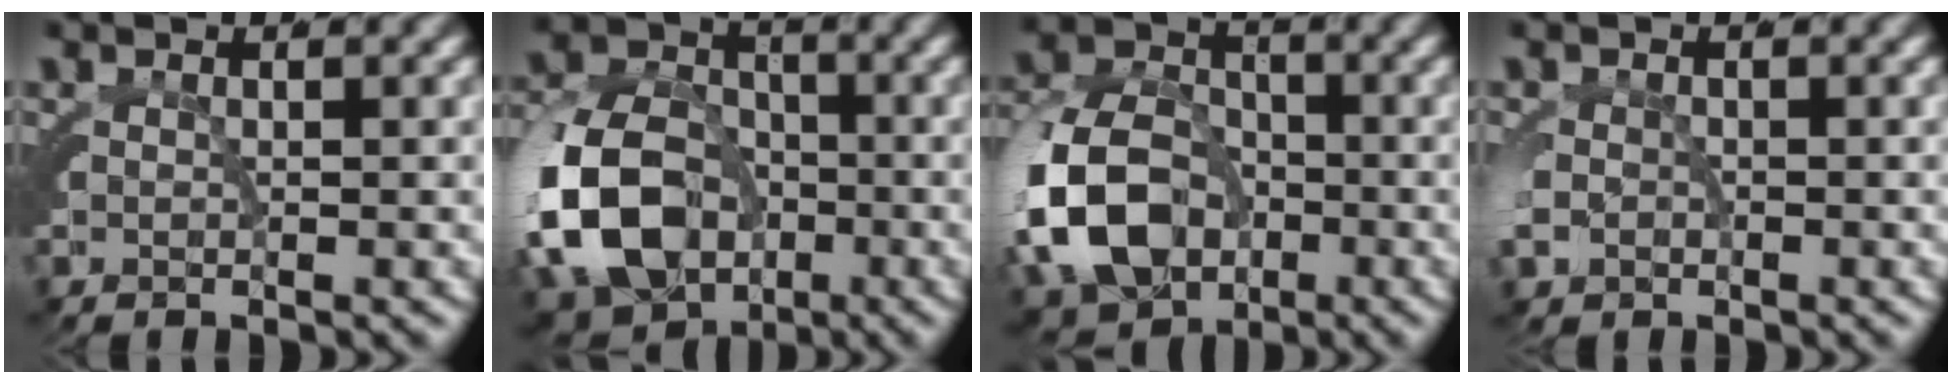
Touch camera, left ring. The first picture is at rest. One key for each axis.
{"total": 12.6, "fx": -3.9, "fy": 9.9, "fz": 6.8, "tx": -0.150, "ty": -0.053, "tz": -0.054}
{"total": 9.8, "fx": -2.7, "fy": 7.5, "fz": 5.8, "tx": -0.122, "ty": -0.034, "tz": -0.039}
{"total": 1.6, "fx": -0.7, "fy": 1.3, "fz": 0.5, "tx": -0.025, "ty": -0.006, "tz": -0.008}